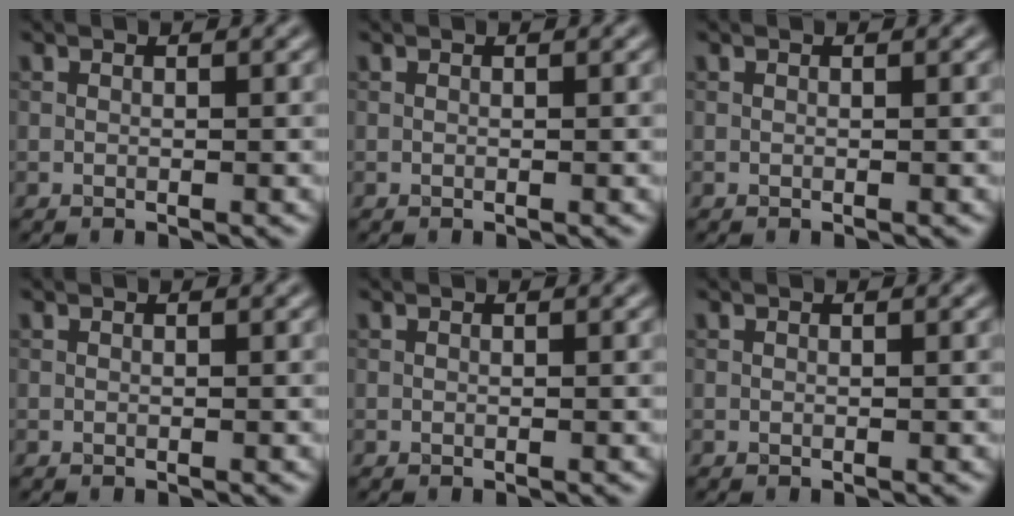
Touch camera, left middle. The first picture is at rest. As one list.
[{"total": 0.0}, {"total": 0.0}, {"total": 0.0}, {"total": 0.0}, {"total": 0.0}]